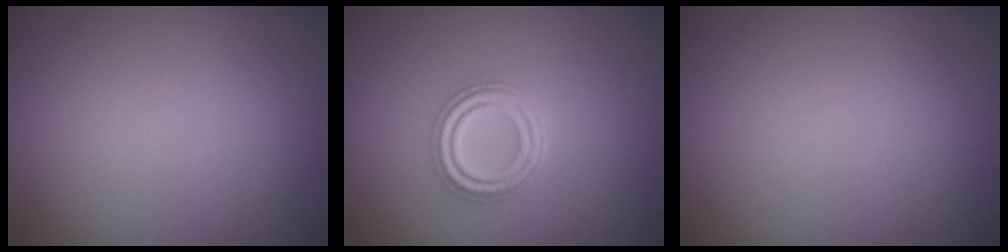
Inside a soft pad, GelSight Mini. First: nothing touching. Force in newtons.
{"total": 4.0, "press": 3.1, "slide": 2.6}
{"total": 0.0}